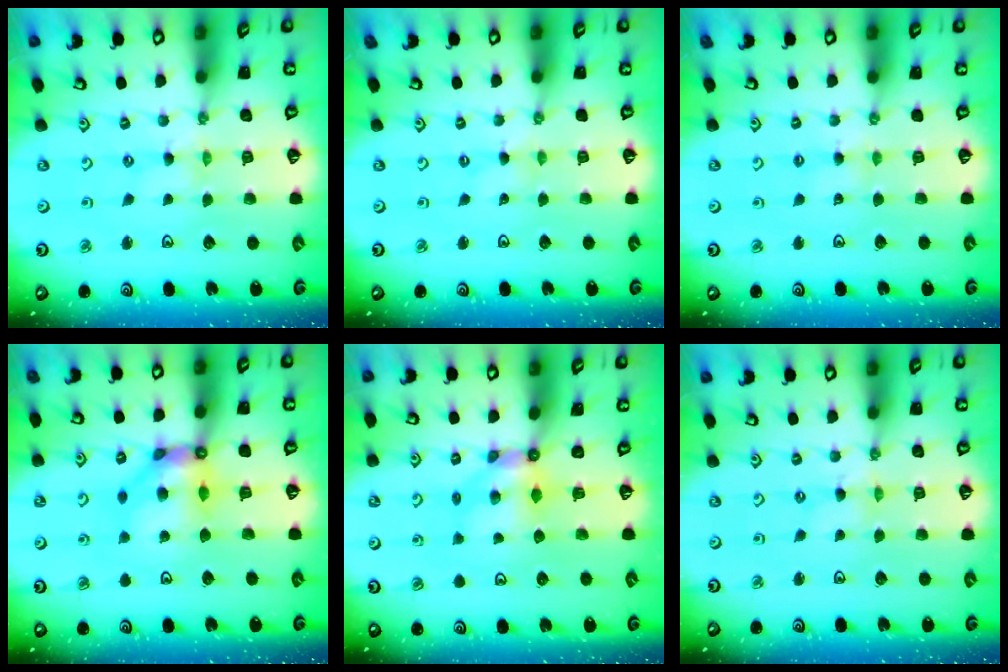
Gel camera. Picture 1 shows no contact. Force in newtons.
{"total": 0.0}
{"total": 2.6, "press": 2.6, "slide": 0.3}
{"total": 9.8, "press": 9.7, "slide": 1.4}
{"total": 5.4, "press": 5.4, "slide": 0.4}
{"total": 0.0}